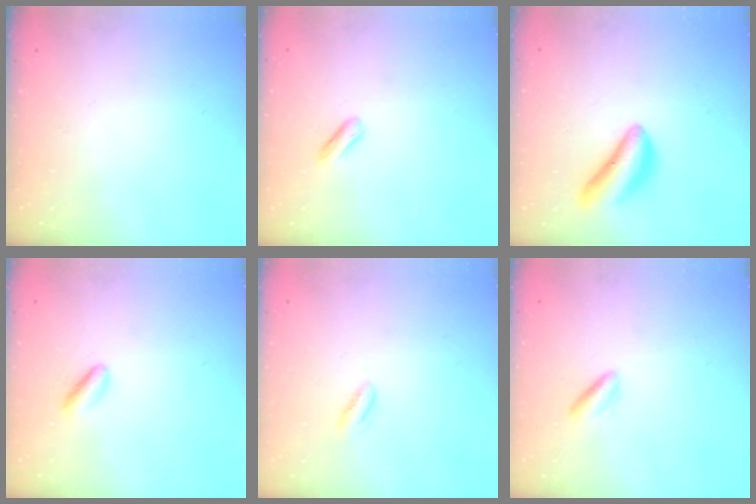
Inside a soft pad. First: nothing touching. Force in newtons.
{"total": 2.8, "press": 2.7, "slide": 0.9}
{"total": 10.1, "press": 10.0, "slide": 0.5}
{"total": 3.7, "press": 3.6, "slide": 0.8}
{"total": 2.9, "press": 2.7, "slide": 1.1}
{"total": 3.7, "press": 3.6, "slide": 0.7}